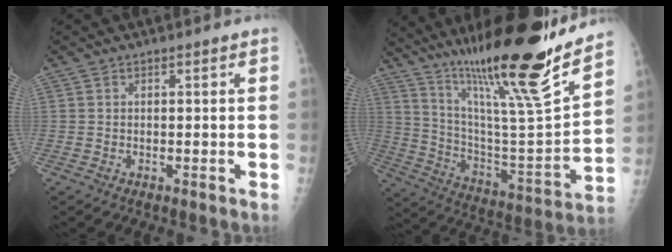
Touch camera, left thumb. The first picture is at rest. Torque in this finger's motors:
{"motor_torque": [1.50, -0.64, 1.34, -1.42, 0.44]}